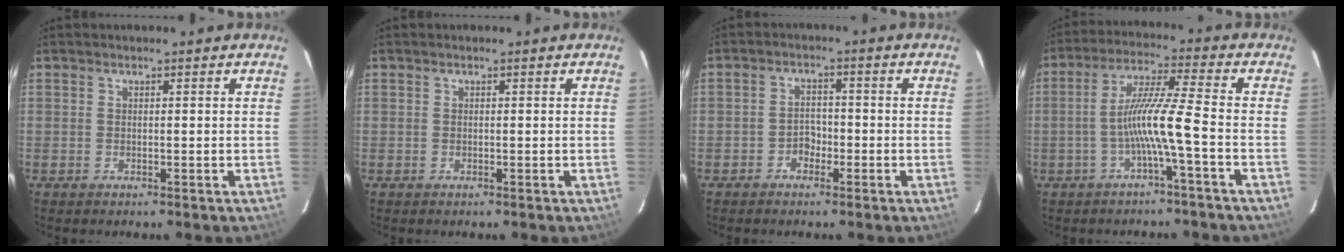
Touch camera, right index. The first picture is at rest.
{"total": 0.0}
{"total": 2.9, "force": [-1.6, 2.1, 1.2], "torque": [-0.026, 0.010, -0.024]}
{"total": 8.3, "force": [-3.1, -1.2, 7.6], "torque": [-0.159, 0.008, -0.056]}